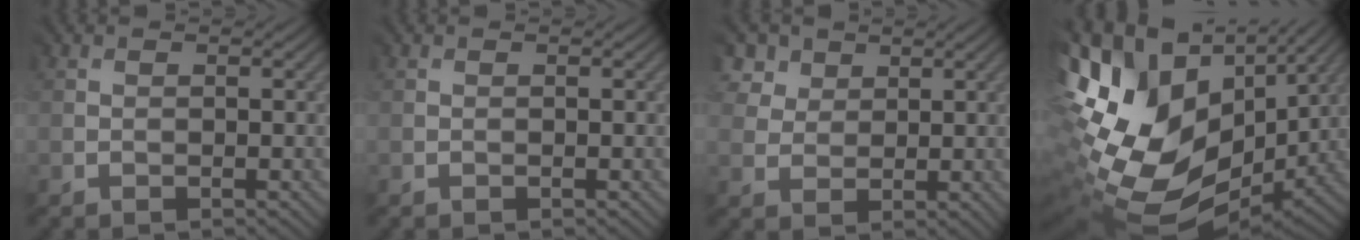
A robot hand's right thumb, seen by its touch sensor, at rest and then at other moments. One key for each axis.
{"total": 0.0}
{"total": 4.9, "fx": 3.6, "fy": 3.4, "fz": 0.4, "tx": -0.040, "ty": -0.001, "tz": 0.072}
{"total": 19.3, "fx": 1.9, "fy": 13.4, "fz": 13.8, "tx": -0.310, "ty": -0.039, "tz": 0.082}